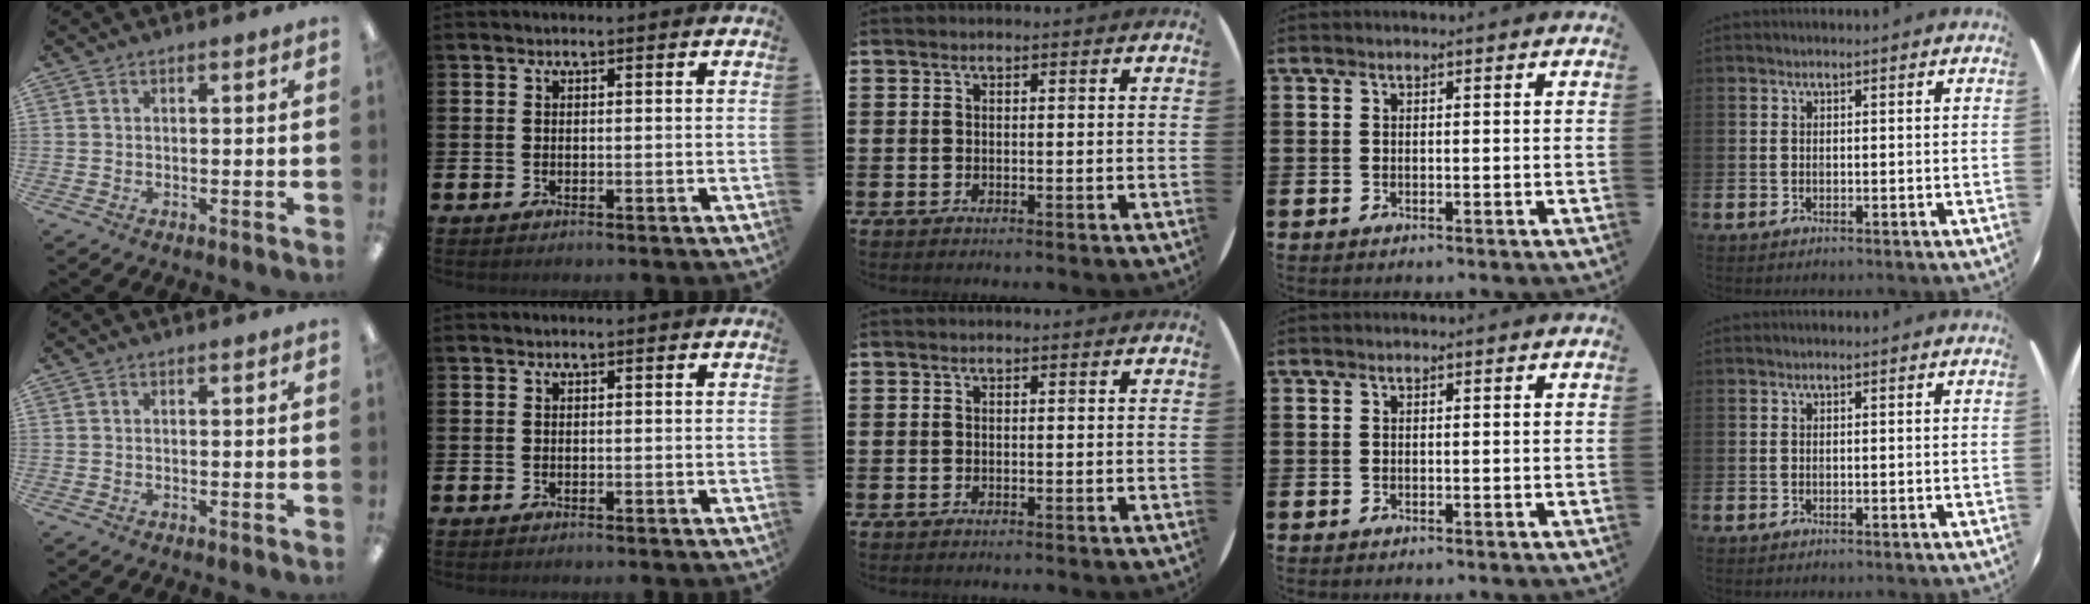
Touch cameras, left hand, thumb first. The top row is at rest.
{}